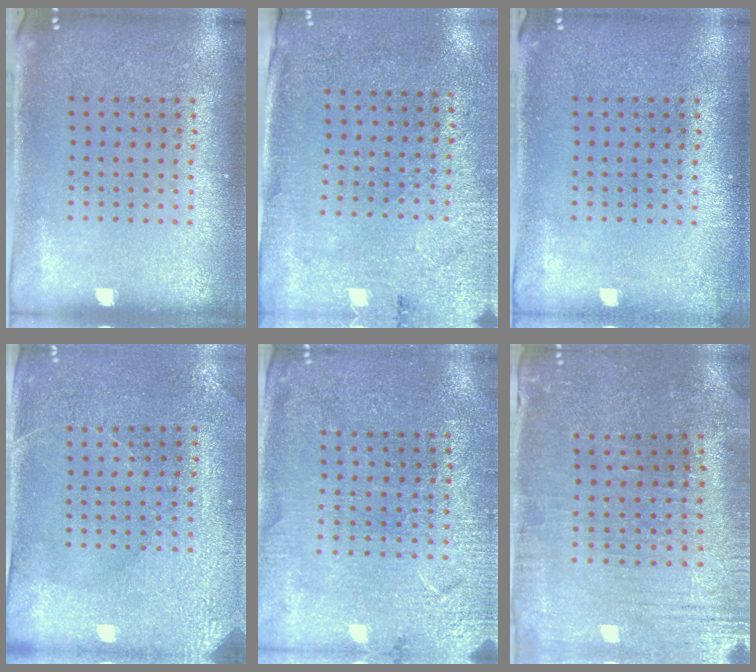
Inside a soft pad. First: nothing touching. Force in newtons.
{"total": 2.6, "press": 2.2, "slide": 1.4}
{"total": 0.7, "press": 0.7, "slide": 0.0}
{"total": 2.9, "press": 2.8, "slide": 0.7}
{"total": 3.1, "press": 3.1, "slide": 0.5}
{"total": 0.8, "press": 0.7, "slide": 0.4}